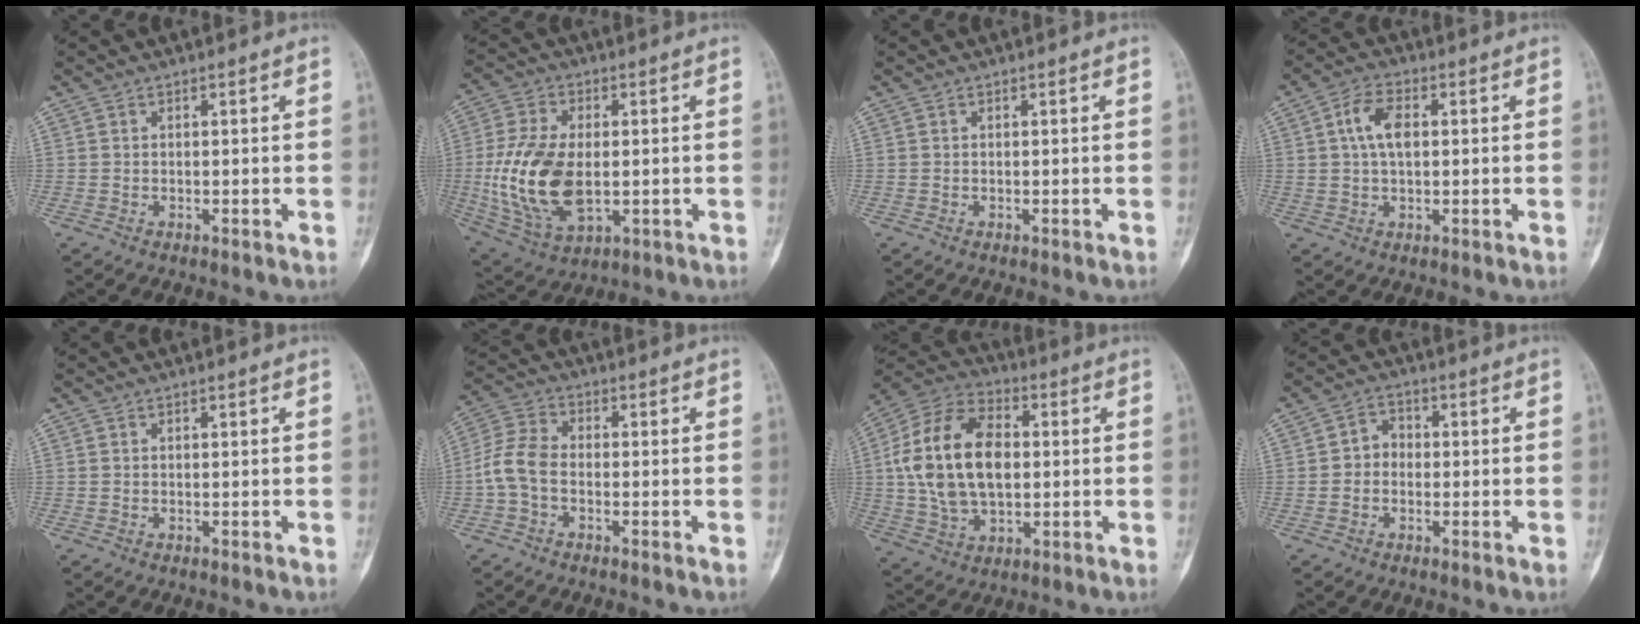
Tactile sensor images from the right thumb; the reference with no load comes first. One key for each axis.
{"total": 17.0, "fx": -1.2, "fy": 9.6, "fz": 14.0, "tx": -0.284, "ty": -0.007, "tz": -0.011}
{"total": 0.0}
{"total": 6.6, "fx": 1.3, "fy": 3.6, "fz": 5.5, "tx": -0.102, "ty": 0.009, "tz": 0.020}
{"total": 0.0}
{"total": 6.7, "fx": -1.6, "fy": 4.2, "fz": 4.9, "tx": -0.105, "ty": 0.021, "tz": -0.045}
{"total": 19.6, "fx": 1.4, "fy": 12.1, "fz": 15.3, "tx": -0.280, "ty": 0.018, "tz": 0.027}
{"total": 3.9, "fx": -0.5, "fy": 3.4, "fz": 1.9, "tx": -0.011, "ty": 0.017, "tz": -0.019}